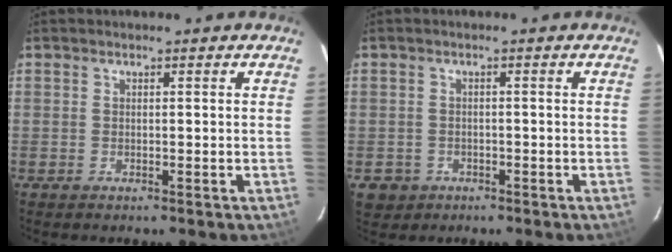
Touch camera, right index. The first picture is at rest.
{"total": 3.7, "force": [-1.5, 3.3, 0.8], "torque": [-0.031, 0.004, -0.016]}